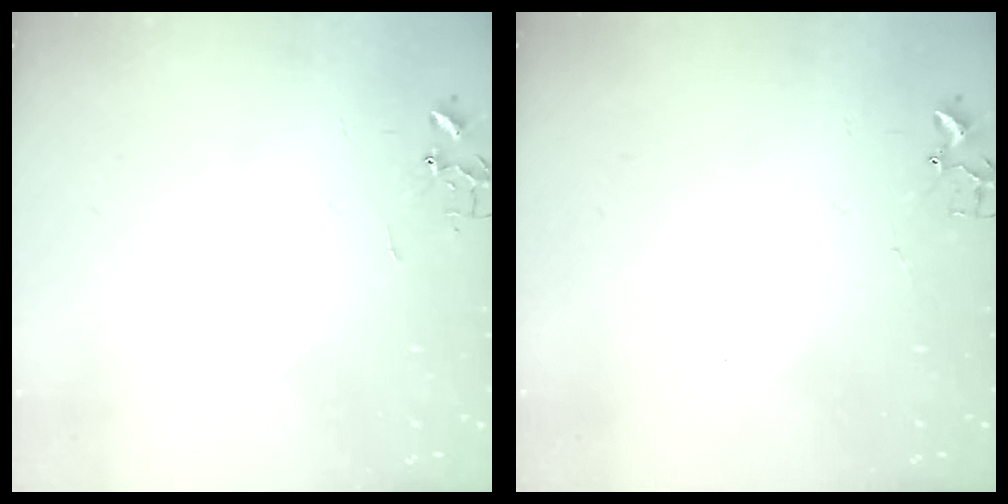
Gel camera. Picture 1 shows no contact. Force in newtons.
{"total": 1.9, "press": 1.9, "slide": 0.2}